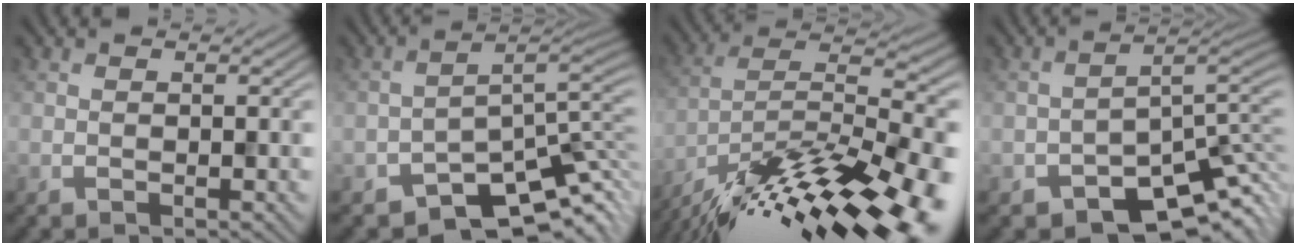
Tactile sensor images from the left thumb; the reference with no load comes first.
{"total": 7.7, "force": [-6.3, 2.4, 3.7], "torque": [-0.042, -0.010, -0.105]}
{"total": 17.8, "force": [-13.9, 4.2, 10.3], "torque": [-0.154, -0.005, -0.219]}
{"total": 7.3, "force": [-5.6, 2.9, 3.7], "torque": [-0.044, -0.018, -0.088]}